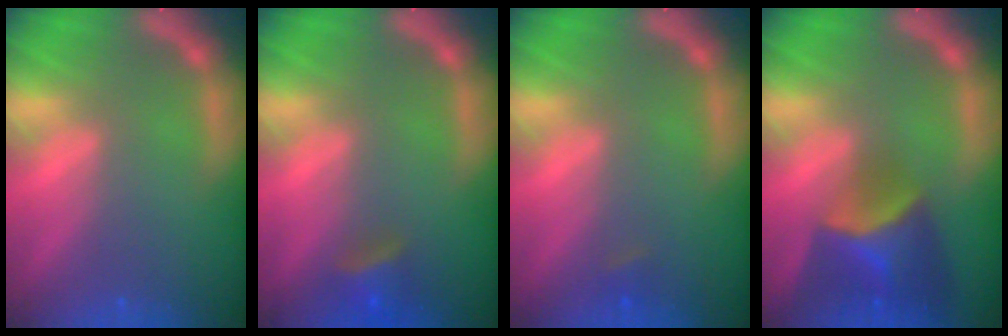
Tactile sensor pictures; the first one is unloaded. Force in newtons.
{"total": 2.9}
{"total": 0.9}
{"total": 6.9}